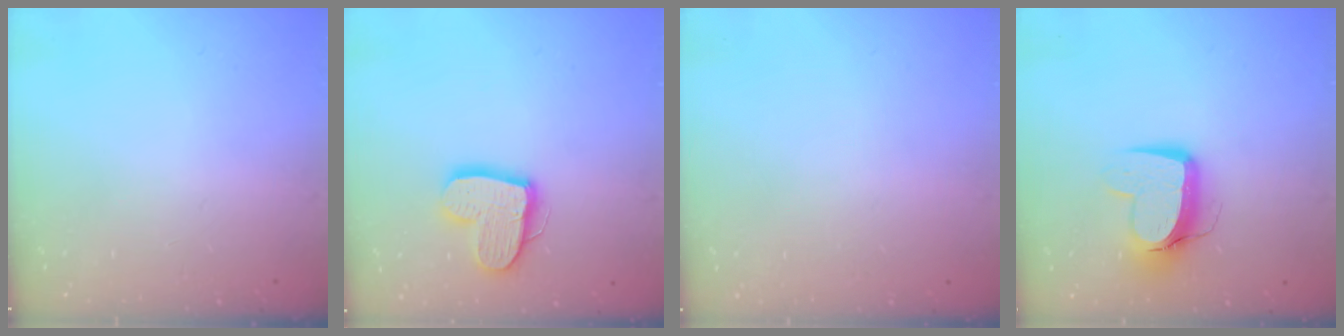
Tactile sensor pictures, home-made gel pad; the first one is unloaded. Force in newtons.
{"total": 14.4, "press": 14.3, "slide": 1.3}
{"total": 0.0}
{"total": 10.8, "press": 10.7, "slide": 1.1}